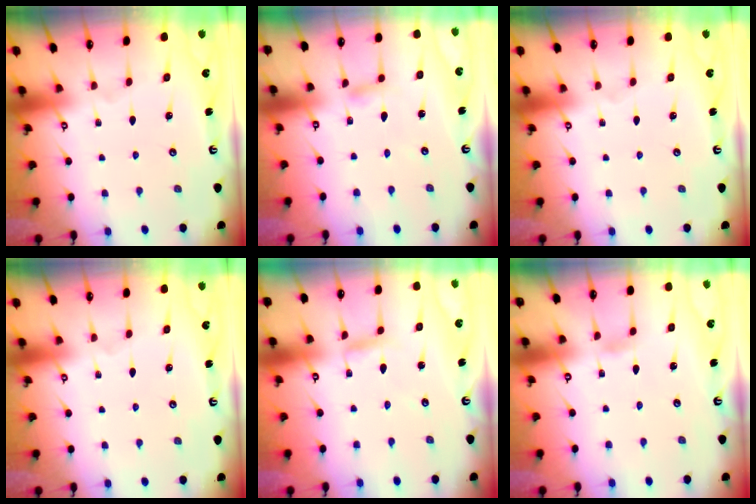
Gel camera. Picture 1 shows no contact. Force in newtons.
{"total": 4.7, "press": 4.7, "slide": 0.5}
{"total": 0.0}
{"total": 0.0}
{"total": 3.1, "press": 3.1, "slide": 0.3}
{"total": 2.8, "press": 2.8, "slide": 0.2}